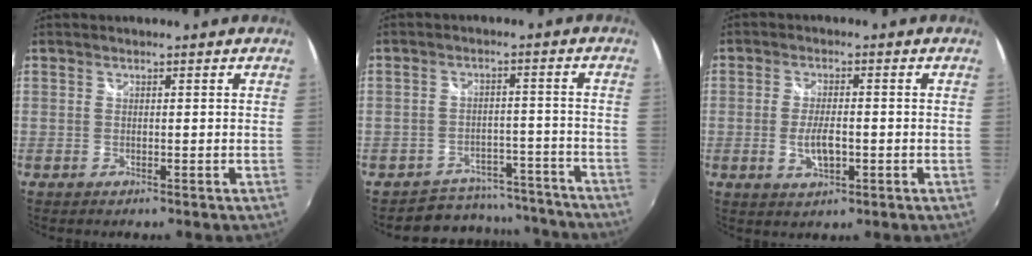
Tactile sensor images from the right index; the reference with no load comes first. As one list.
[{"total": 12.1, "force": [-10.6, 5.6, 0.6], "torque": [-0.012, 0.048, -0.130]}, {"total": 5.0, "force": [-1.2, 2.0, 4.4], "torque": [-0.089, -0.002, -0.018]}]